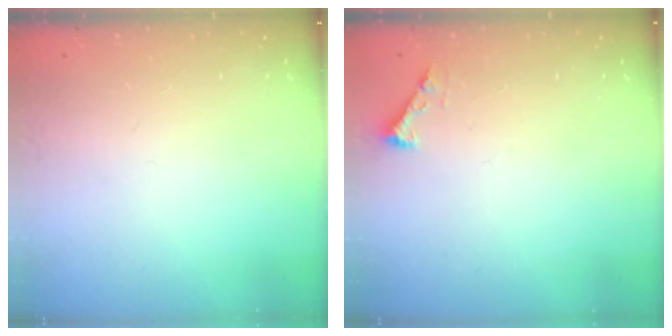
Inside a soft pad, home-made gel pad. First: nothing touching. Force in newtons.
{"total": 2.3, "press": 2.3, "slide": 0.3}